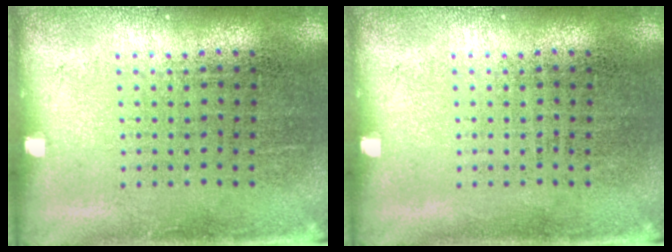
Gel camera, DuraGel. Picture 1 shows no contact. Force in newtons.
{"total": 0.0}